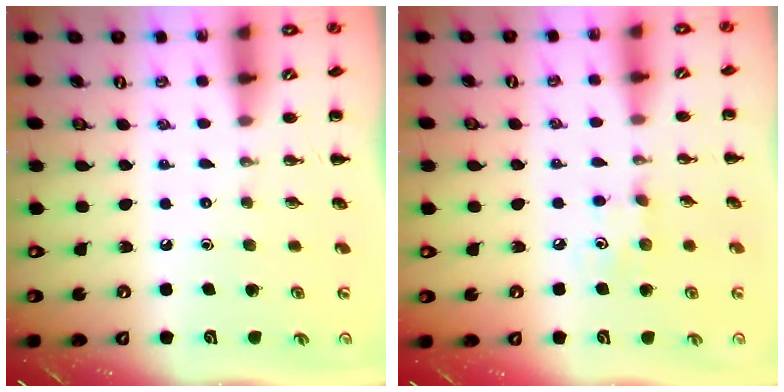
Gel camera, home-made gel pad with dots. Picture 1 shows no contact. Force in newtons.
{"total": 6.6, "press": 6.3, "slide": 1.8}